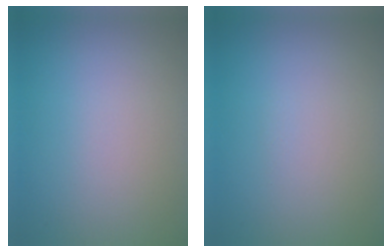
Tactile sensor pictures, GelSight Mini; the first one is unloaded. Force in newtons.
{"total": 0.0}